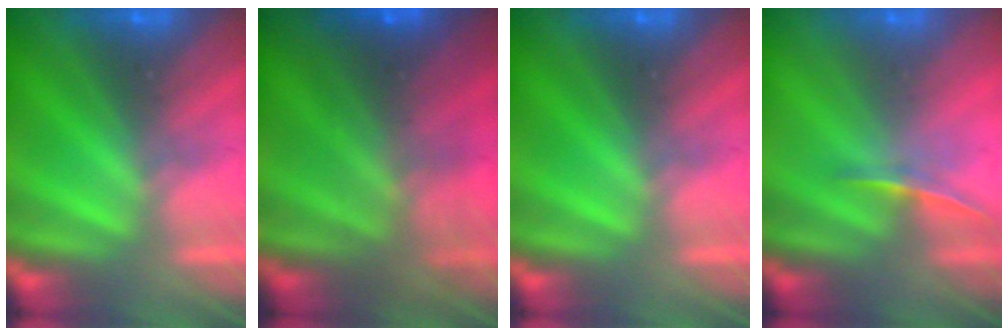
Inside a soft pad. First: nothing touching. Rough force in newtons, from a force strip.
{"total": 5.6}
{"total": 0.0}
{"total": 1.1}